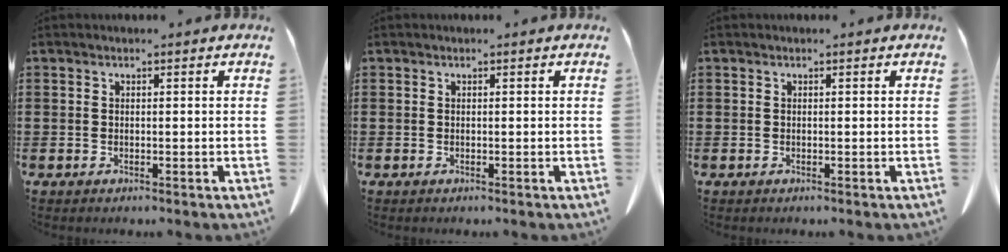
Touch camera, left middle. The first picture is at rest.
{"total": 0.0}
{"total": 0.0}